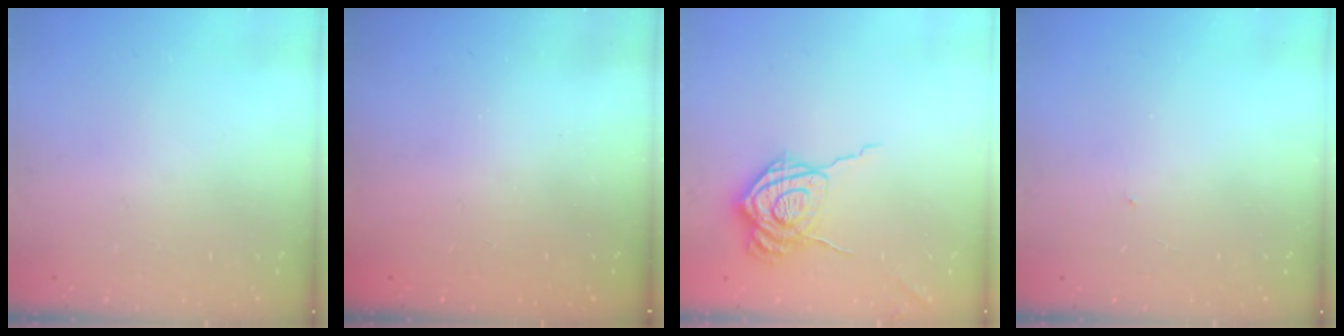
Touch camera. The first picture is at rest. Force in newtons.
{"total": 2.3, "press": 2.1, "slide": 0.8}
{"total": 12.8, "press": 12.7, "slide": 1.2}
{"total": 0.6, "press": 0.6, "slide": 0.1}